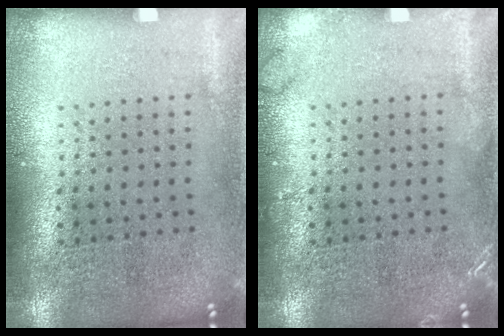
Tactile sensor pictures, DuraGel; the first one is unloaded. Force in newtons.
{"total": 1.2, "press": 1.1, "slide": 0.2}